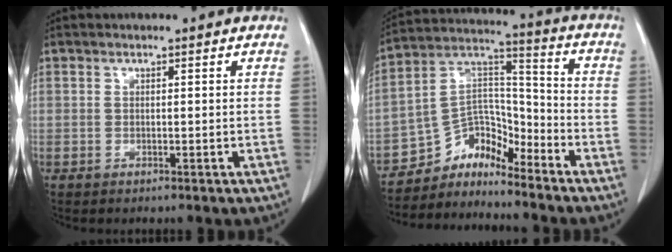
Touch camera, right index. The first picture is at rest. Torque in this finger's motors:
{"motor_torque": [0.19, -0.08, 0.08, 0.00]}